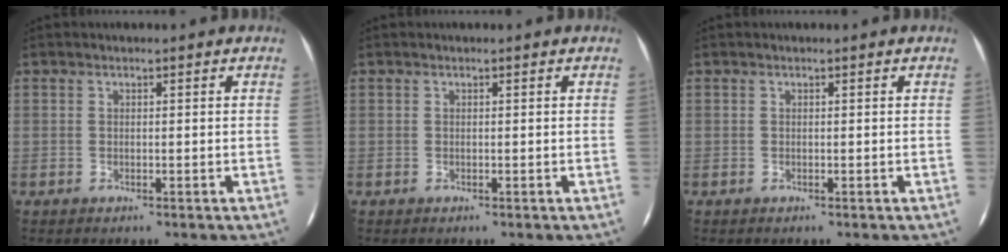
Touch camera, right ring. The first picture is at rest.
{"total": 0.0}
{"total": 0.0}